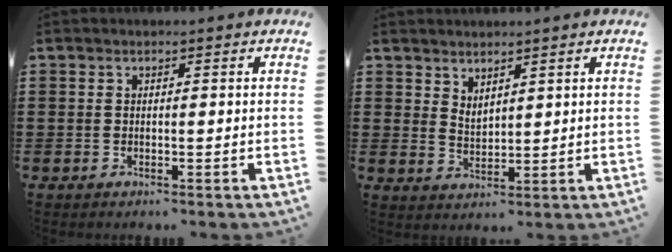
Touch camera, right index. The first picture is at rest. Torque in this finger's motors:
{"motor_torque": [-0.67, 0.93, 0.03, 0.00]}